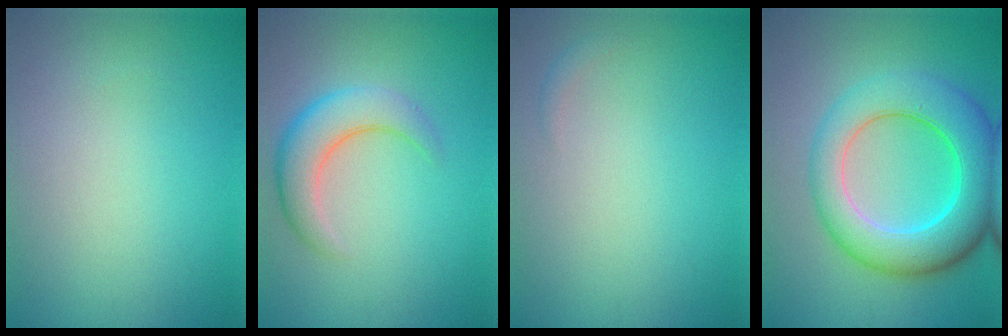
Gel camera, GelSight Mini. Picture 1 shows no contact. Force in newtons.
{"total": 4.9, "press": 4.9, "slide": 0.2}
{"total": 0.6, "press": 0.6, "slide": 0.1}
{"total": 9.4, "press": 9.4, "slide": 0.4}